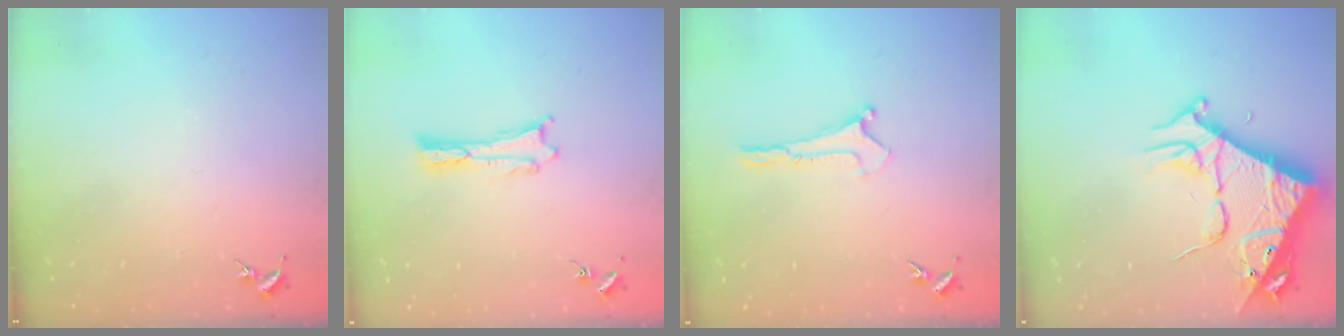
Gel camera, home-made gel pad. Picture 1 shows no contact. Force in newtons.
{"total": 0.0}
{"total": 0.0}
{"total": 10.3, "press": 10.2, "slide": 1.3}